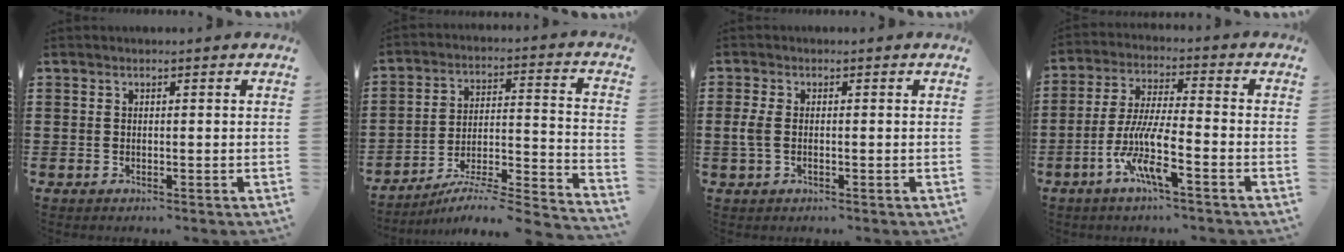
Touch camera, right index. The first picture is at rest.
{"total": 4.9, "force": [-4.2, 0.1, 2.4], "torque": [-0.042, -0.018, -0.085]}
{"total": 2.4, "force": [-0.4, 1.2, 2.1], "torque": [-0.055, -0.003, -0.011]}
{"total": 9.0, "force": [-4.5, 1.4, 7.6], "torque": [-0.172, -0.011, -0.092]}